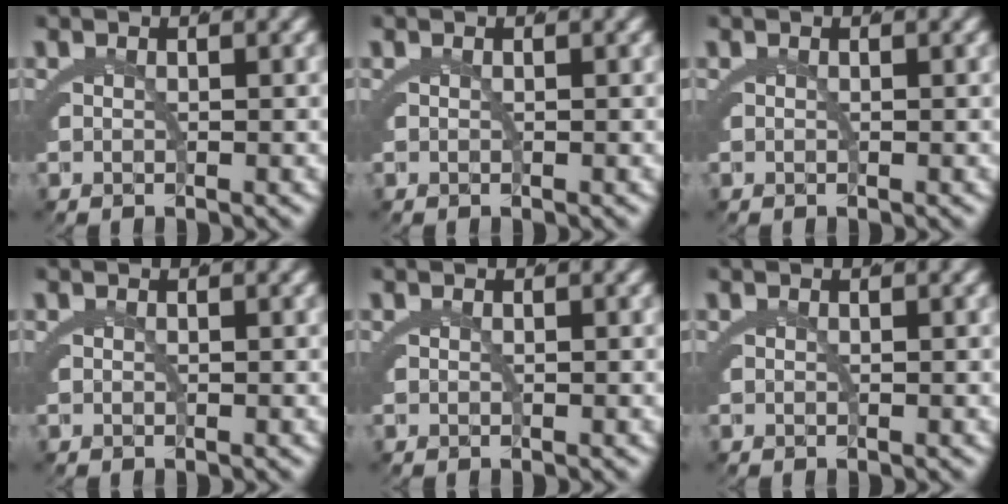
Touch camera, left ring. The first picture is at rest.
{"total": 0.0}
{"total": 0.0}
{"total": 0.0}
{"total": 0.0}
{"total": 0.0}